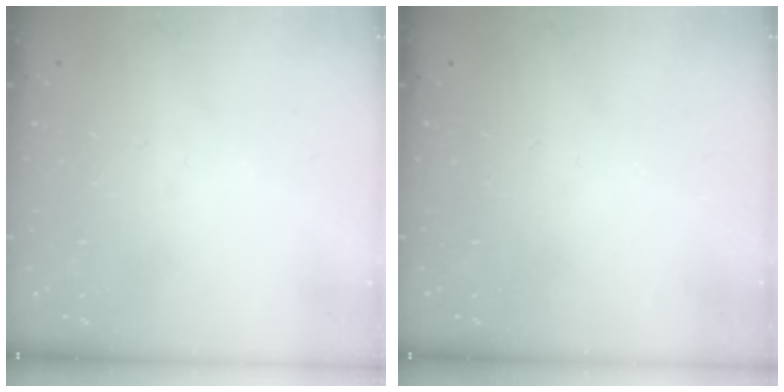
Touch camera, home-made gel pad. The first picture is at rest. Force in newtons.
{"total": 0.0}